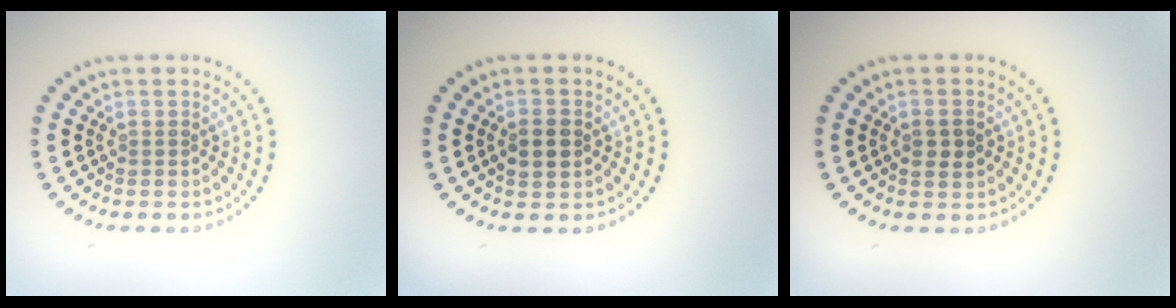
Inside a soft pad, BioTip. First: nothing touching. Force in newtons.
{"total": 2.3, "press": 2.3, "slide": 0.2}
{"total": 1.6, "press": 1.6, "slide": 0.1}